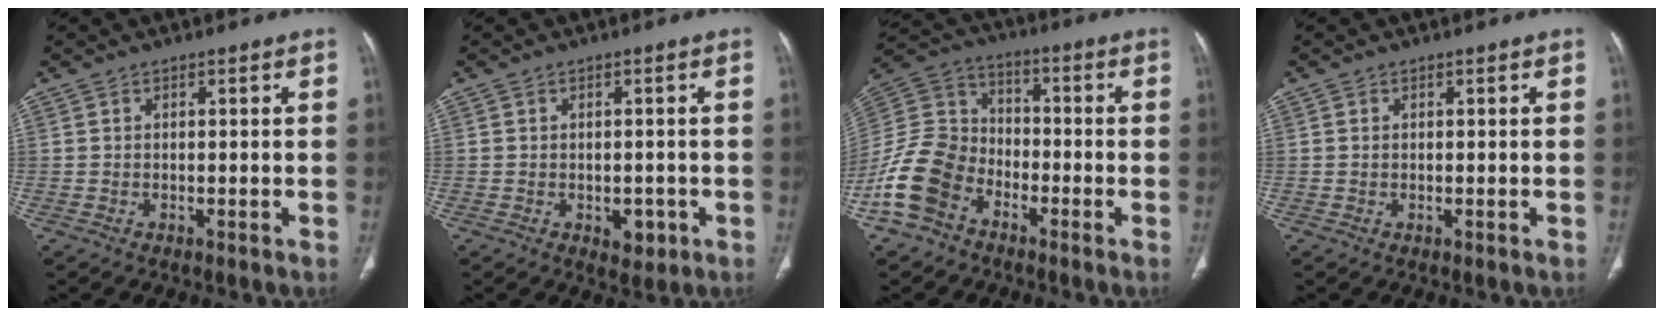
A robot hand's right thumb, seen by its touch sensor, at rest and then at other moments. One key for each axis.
{"total": 3.4, "fx": -1.1, "fy": 2.3, "fz": 2.3, "tx": -0.010, "ty": 0.003, "tz": -0.007}
{"total": 13.6, "fx": -7.1, "fy": 9.7, "fz": 6.4, "tx": -0.124, "ty": 0.054, "tz": -0.148}
{"total": 0.0}